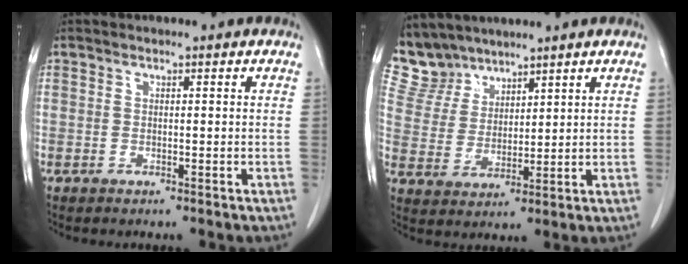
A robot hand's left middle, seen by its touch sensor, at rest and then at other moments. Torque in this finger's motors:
{"motor_torque": [0.67, -0.69, 0.04, -0.03]}